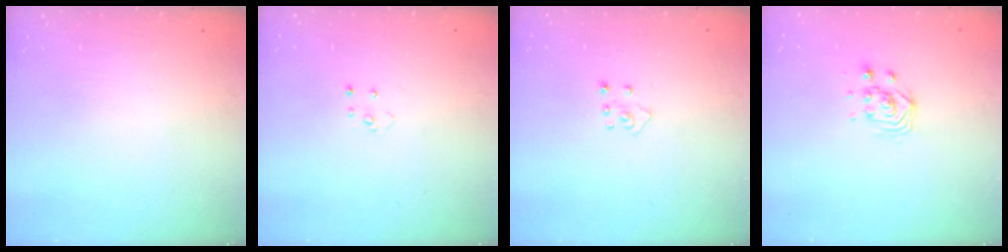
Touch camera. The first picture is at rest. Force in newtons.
{"total": 3.2, "press": 3.2, "slide": 0.3}
{"total": 2.7, "press": 2.7, "slide": 0.2}
{"total": 3.0, "press": 3.0, "slide": 0.2}